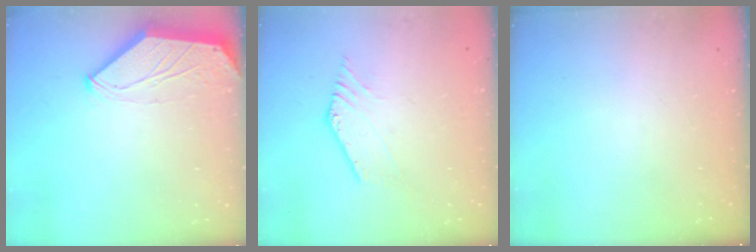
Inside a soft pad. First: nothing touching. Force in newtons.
{"total": 0.6, "press": 0.5, "slide": 0.3}
{"total": 0.0}